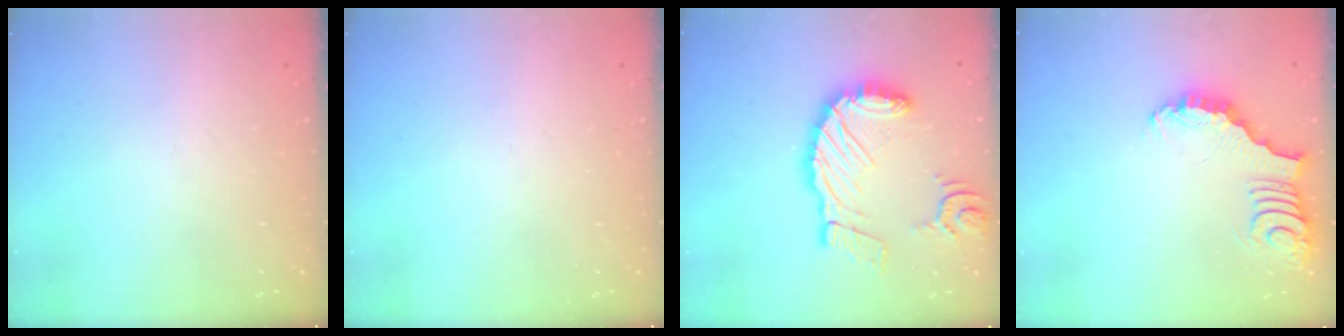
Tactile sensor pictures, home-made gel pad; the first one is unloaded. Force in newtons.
{"total": 0.0}
{"total": 16.9, "press": 16.8, "slide": 2.0}
{"total": 3.3, "press": 3.3, "slide": 0.4}